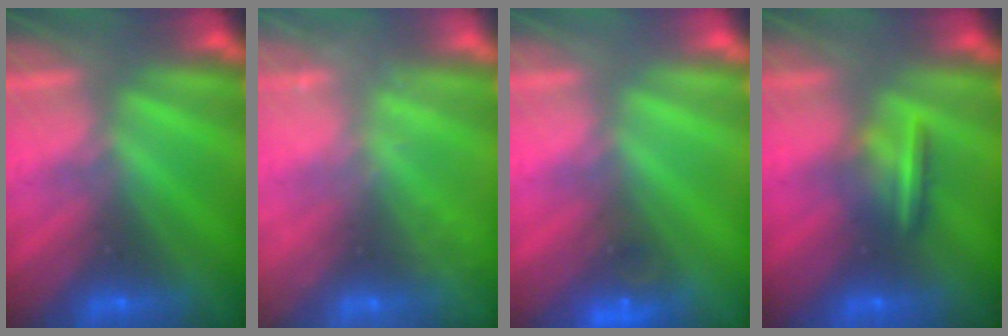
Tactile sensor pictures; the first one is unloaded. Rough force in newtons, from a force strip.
{"total": 2.3}
{"total": 4.4}
{"total": 7.2}